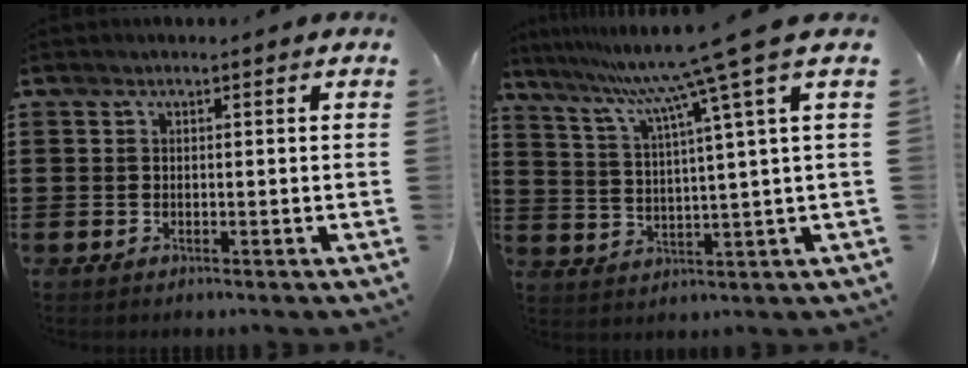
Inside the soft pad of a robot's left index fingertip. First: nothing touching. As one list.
[{"total": 9.4, "force": [6.3, -2.5, 6.5], "torque": [-0.151, -0.045, 0.092]}]